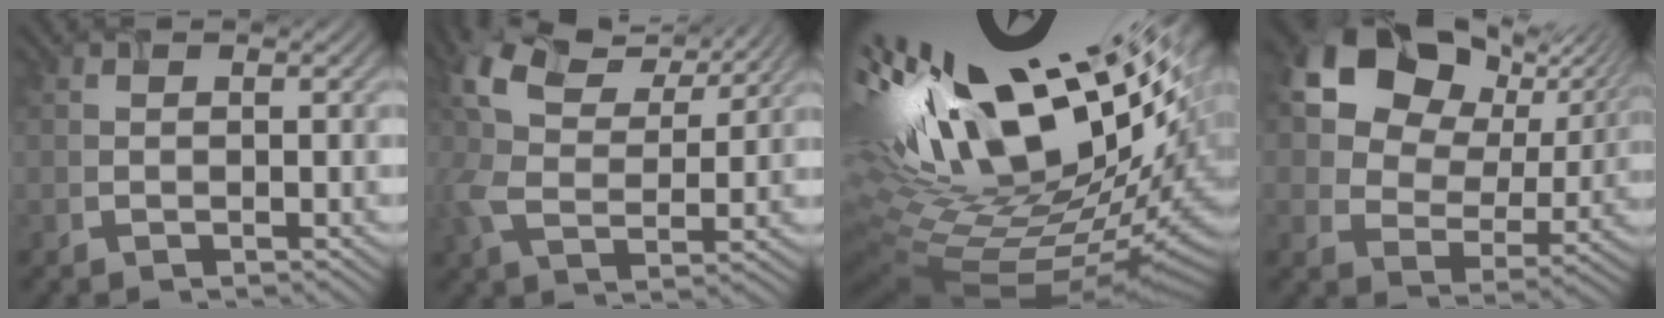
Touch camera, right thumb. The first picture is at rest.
{"total": 9.0, "force": [5.7, 4.3, 5.6], "torque": [-0.147, 0.016, 0.115]}
{"total": 19.9, "force": [6.7, 9.1, 16.3], "torque": [-0.291, -0.007, 0.165]}
{"total": 17.0, "force": [8.6, 11.4, 9.1], "torque": [-0.175, 0.043, 0.130]}